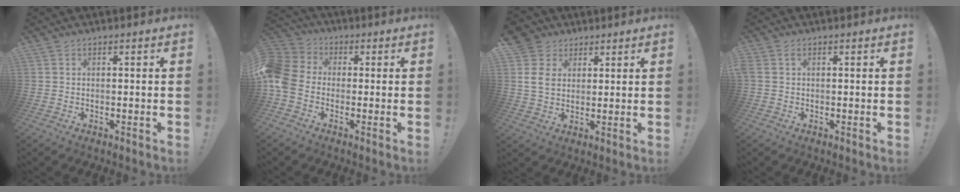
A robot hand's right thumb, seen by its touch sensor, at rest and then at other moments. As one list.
[{"total": 9.2, "force": [-3.1, 6.8, 5.2], "torque": [-0.117, 0.025, -0.057]}, {"total": 8.6, "force": [3.1, 7.1, 3.7], "torque": [-0.062, -0.012, 0.062]}, {"total": 1.0, "force": [0.4, 0.3, 0.9], "torque": [-0.020, 0.002, 0.007]}]